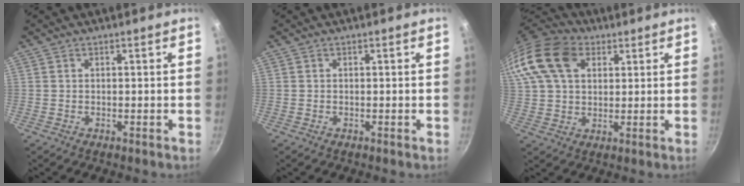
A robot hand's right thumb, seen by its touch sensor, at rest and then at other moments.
{"total": 0.0}
{"total": 20.6, "force": [7.9, 14.3, 12.5], "torque": [-0.273, 0.027, 0.135]}